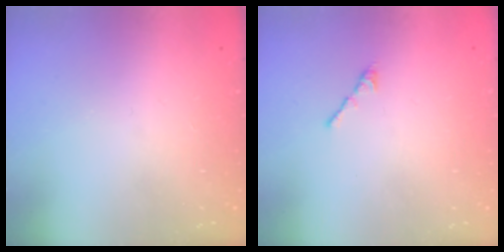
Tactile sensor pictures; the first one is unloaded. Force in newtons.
{"total": 2.7, "press": 2.6, "slide": 0.7}